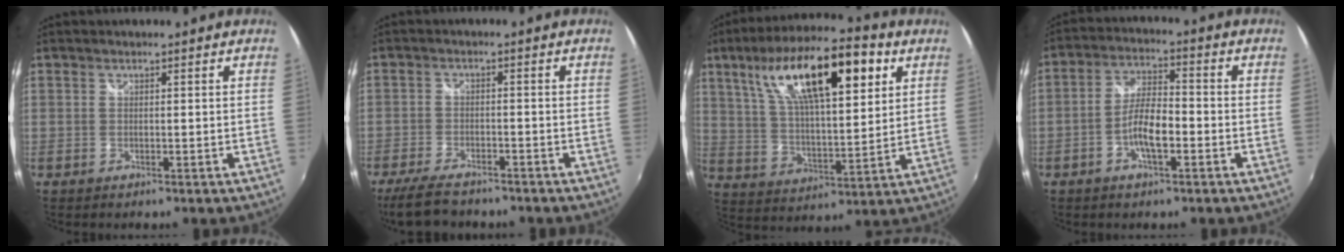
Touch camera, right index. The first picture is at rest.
{"total": 9.0, "force": [-7.5, 2.8, 4.1], "torque": [-0.110, -0.021, -0.131]}
{"total": 21.4, "force": [10.0, 7.3, 17.5], "torque": [-0.311, 0.037, 0.169]}
{"total": 6.9, "force": [-2.7, 2.2, 6.0], "torque": [-0.121, 0.009, -0.050]}